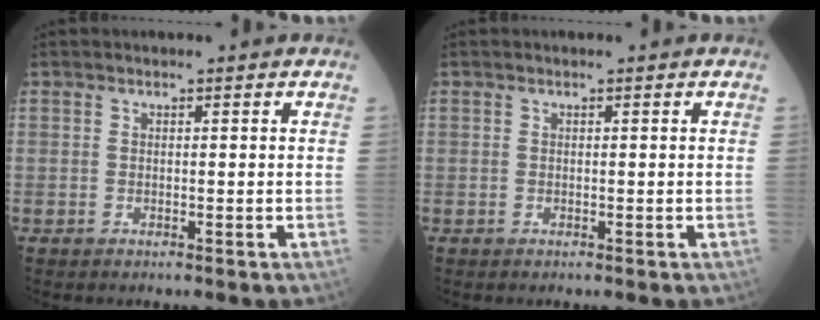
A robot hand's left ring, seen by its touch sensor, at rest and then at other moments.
{"total": 0.0}